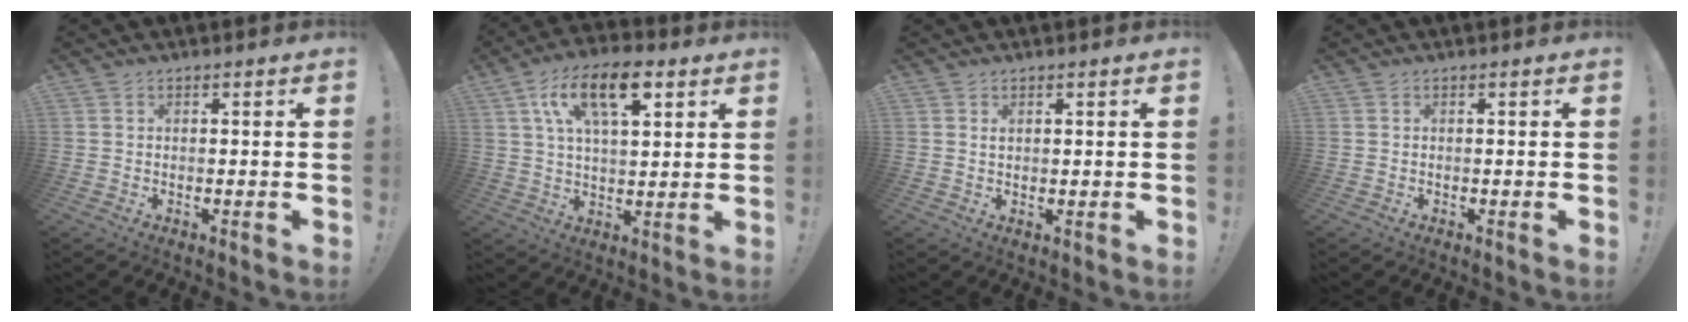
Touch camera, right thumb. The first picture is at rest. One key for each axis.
{"total": 14.9, "fx": 6.2, "fy": 6.9, "fz": 11.6, "tx": -0.197, "ty": 0.000, "tz": 0.110}
{"total": 1.0, "fx": 0.7, "fy": 0.5, "fz": 0.5, "tx": -0.012, "ty": 0.001, "tz": 0.013}
{"total": 0.0}